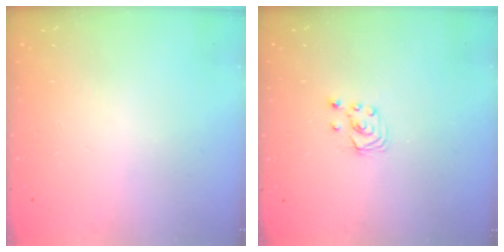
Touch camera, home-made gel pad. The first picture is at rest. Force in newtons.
{"total": 2.7, "press": 2.7, "slide": 0.3}